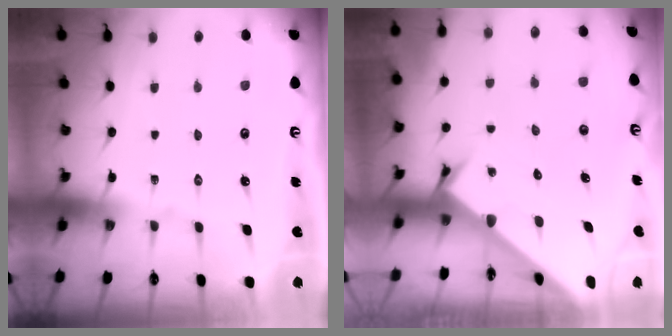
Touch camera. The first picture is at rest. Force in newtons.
{"total": 2.3, "press": 2.3, "slide": 0.1}